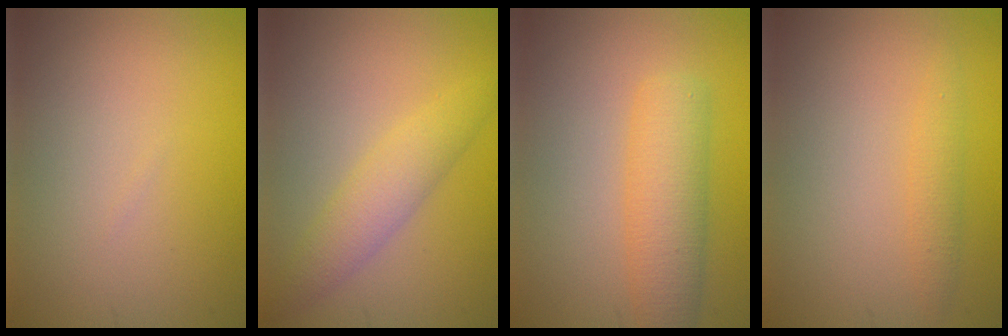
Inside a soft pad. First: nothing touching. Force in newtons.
{"total": 3.2, "press": 3.2, "slide": 0.0}
{"total": 4.6, "press": 4.6, "slide": 0.2}
{"total": 1.4, "press": 1.4, "slide": 0.1}